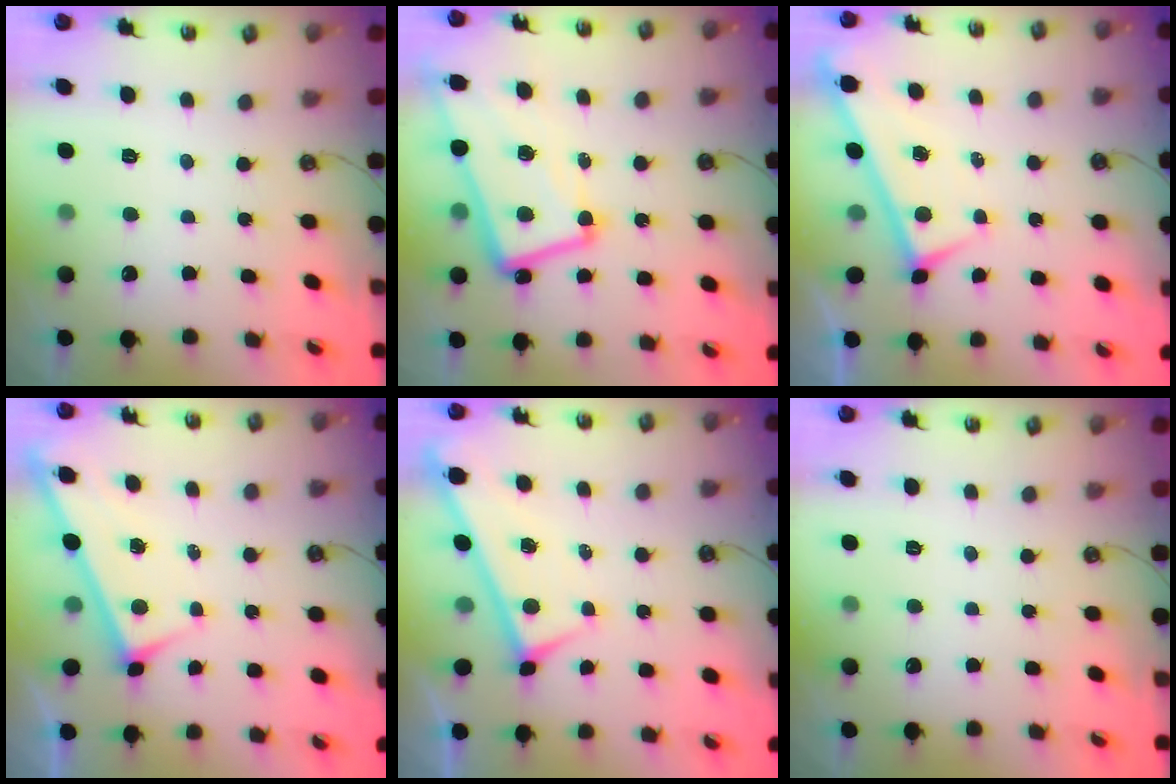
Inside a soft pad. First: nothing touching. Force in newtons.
{"total": 11.0, "press": 10.8, "slide": 2.0}
{"total": 0.0}
{"total": 3.0, "press": 3.0, "slide": 0.2}
{"total": 0.0}
{"total": 0.0}